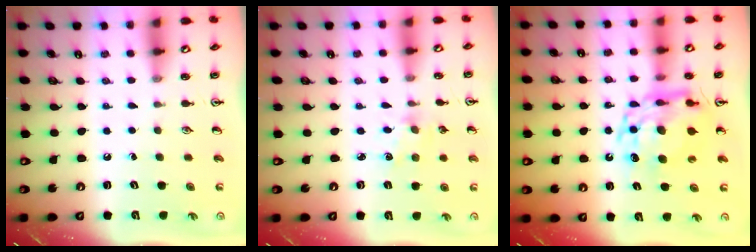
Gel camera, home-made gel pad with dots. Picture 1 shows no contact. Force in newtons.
{"total": 1.9, "press": 1.8, "slide": 0.3}
{"total": 13.6, "press": 13.5, "slide": 1.0}